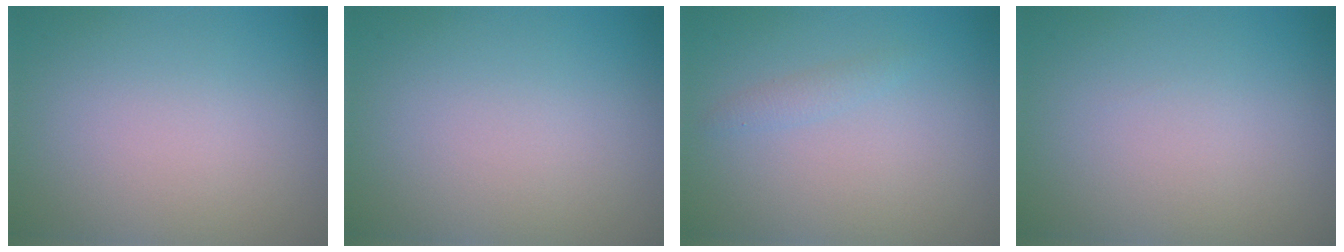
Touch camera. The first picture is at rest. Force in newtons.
{"total": 0.0}
{"total": 1.0, "press": 1.0, "slide": 0.0}
{"total": 0.0}